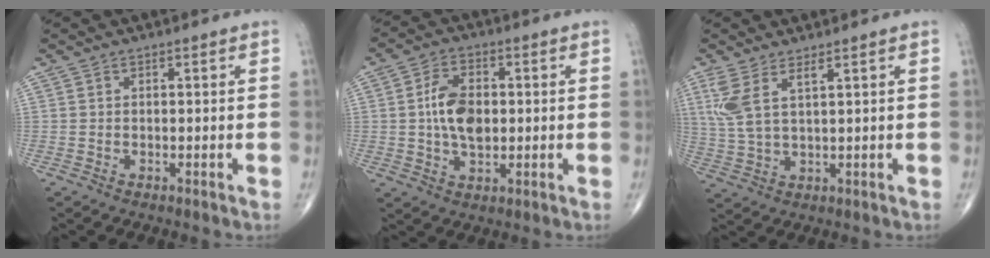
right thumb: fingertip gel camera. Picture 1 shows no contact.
{"total": 8.9, "force": [0.3, 5.4, 7.0], "torque": [-0.117, 0.006, 0.004]}
{"total": 6.4, "force": [3.0, 2.0, 5.2], "torque": [-0.132, -0.011, 0.072]}